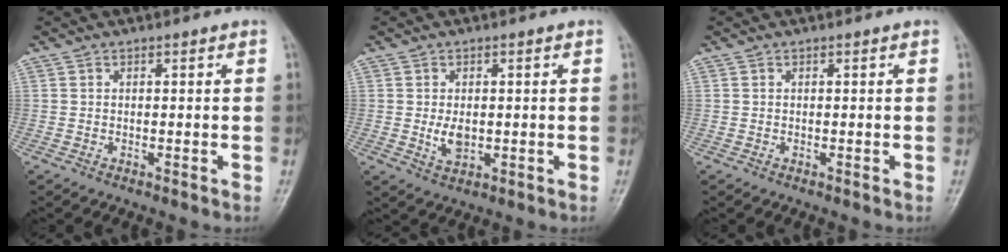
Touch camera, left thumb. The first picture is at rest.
{"total": 3.8, "force": [-0.1, 2.4, 3.0], "torque": [-0.048, -0.007, 0.004]}
{"total": 0.0}